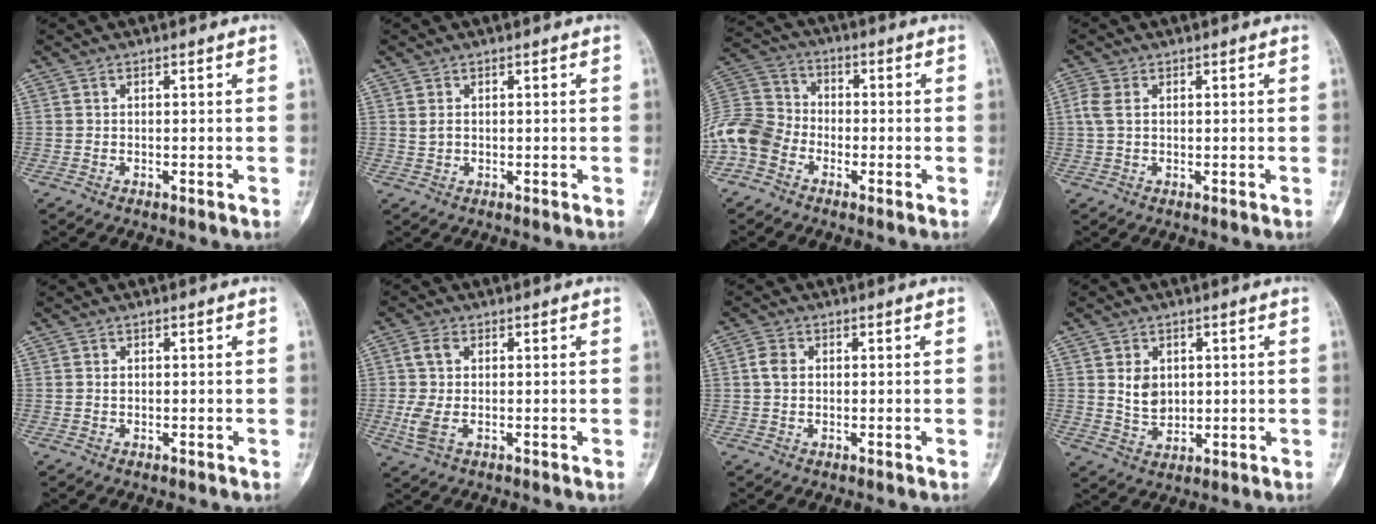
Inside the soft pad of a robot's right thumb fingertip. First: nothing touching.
{"total": 1.1, "force": [0.3, 0.8, 0.7], "torque": [-0.012, 0.000, 0.009]}
{"total": 10.5, "force": [-4.6, 8.1, 4.8], "torque": [-0.086, 0.039, -0.107]}
{"total": 2.9, "force": [0.7, 1.8, 2.2], "torque": [-0.060, 0.010, 0.014]}
{"total": 0.6, "force": [0.2, 0.4, 0.4], "torque": [-0.006, 0.001, 0.004]}
{"total": 5.6, "force": [-0.2, 3.0, 4.7], "torque": [-0.130, 0.008, -0.002]}
{"total": 2.9, "force": [0.5, 2.0, 2.0], "torque": [-0.040, 0.004, 0.007]}
{"total": 5.4, "force": [1.3, 4.1, 3.3], "torque": [-0.040, -0.014, 0.033]}